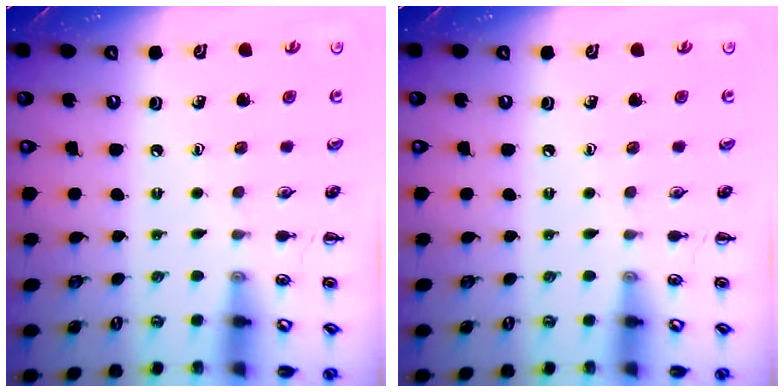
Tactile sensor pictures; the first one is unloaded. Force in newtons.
{"total": 0.0}